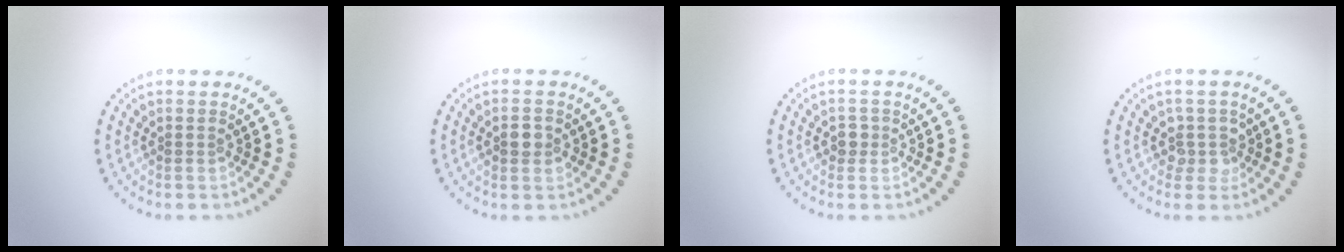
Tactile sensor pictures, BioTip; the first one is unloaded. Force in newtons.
{"total": 2.0, "press": 2.0, "slide": 0.2}
{"total": 1.2, "press": 1.1, "slide": 0.5}
{"total": 2.1, "press": 1.6, "slide": 1.2}